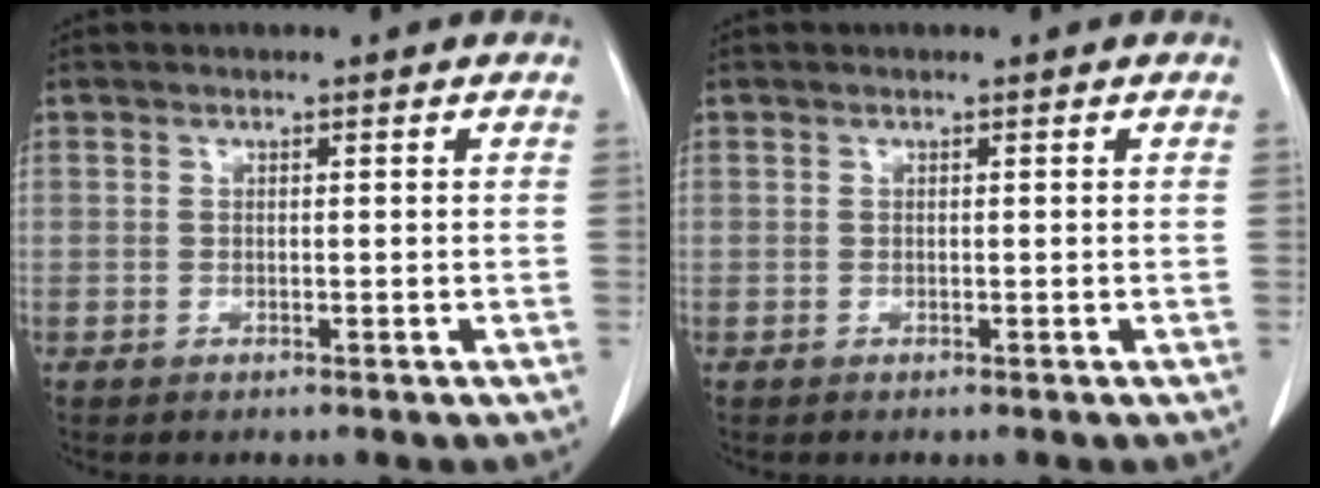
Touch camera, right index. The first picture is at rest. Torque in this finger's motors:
{"motor_torque": [0.00, 0.00, 0.00, 0.00]}